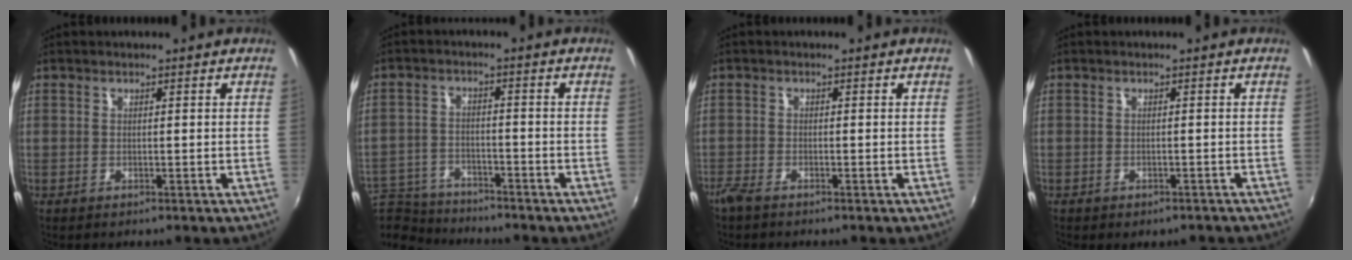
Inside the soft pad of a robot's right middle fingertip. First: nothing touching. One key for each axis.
{"total": 13.7, "fx": -12.0, "fy": 4.9, "fz": 4.6, "tx": -0.130, "ty": -0.009, "tz": -0.208}
{"total": 2.3, "fx": -2.0, "fy": 0.4, "fz": 1.0, "tx": -0.028, "ty": -0.008, "tz": -0.043}
{"total": 3.2, "fx": -2.5, "fy": 1.5, "fz": 1.4, "tx": -0.028, "ty": -0.017, "tz": -0.031}